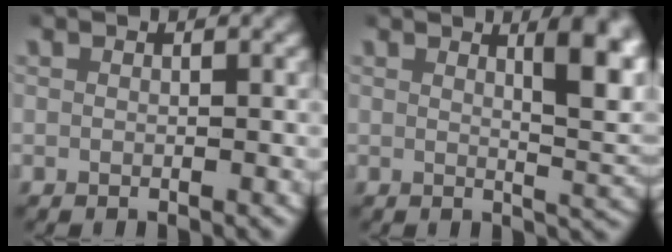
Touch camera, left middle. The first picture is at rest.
{"total": 5.6, "force": [2.1, 1.1, 5.0], "torque": [-0.060, -0.006, 0.034]}